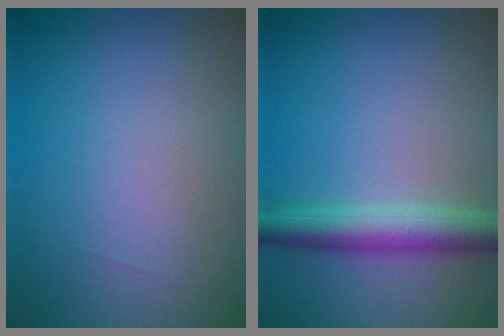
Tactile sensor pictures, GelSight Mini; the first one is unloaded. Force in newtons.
{"total": 3.8, "press": 3.8, "slide": 0.1}